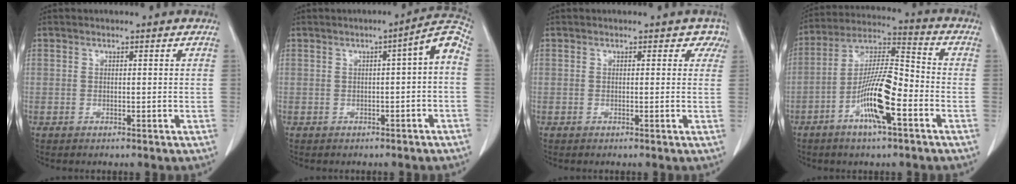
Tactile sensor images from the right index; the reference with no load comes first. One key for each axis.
{"total": 5.3, "fx": -0.5, "fy": 0.7, "fz": 5.3, "tx": -0.063, "ty": 0.019, "tz": -0.010}
{"total": 1.8, "fx": 1.0, "fy": 1.4, "fz": 0.6, "tx": 0.016, "ty": -0.002, "tz": -0.003}
{"total": 12.6, "fx": -4.9, "fy": 2.1, "fz": 11.4, "tx": -0.219, "ty": 0.004, "tz": -0.091}